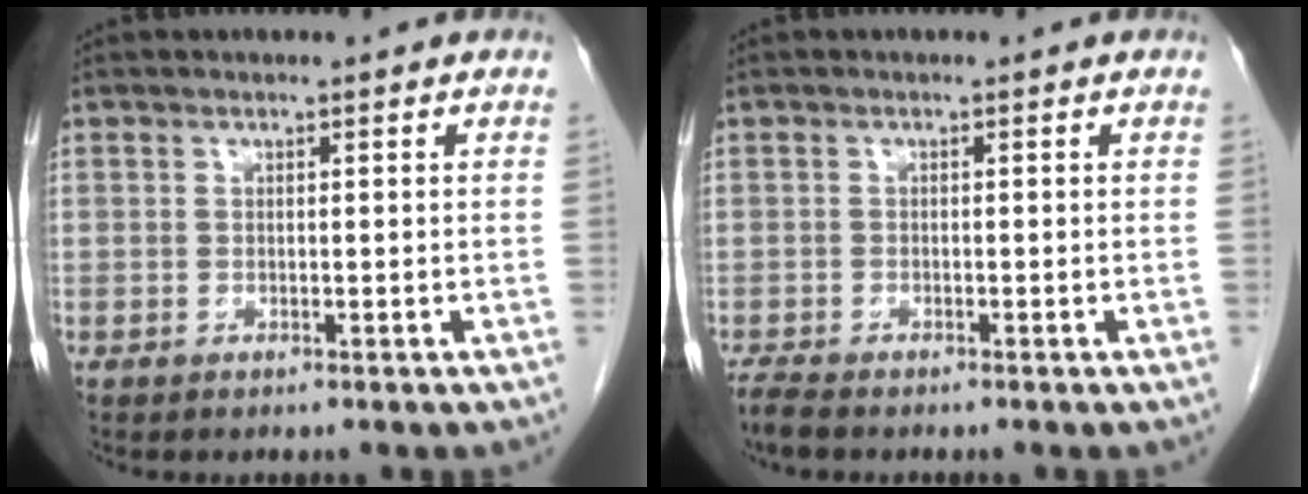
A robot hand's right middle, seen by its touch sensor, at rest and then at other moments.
{"total": 2.3, "force": [-2.1, 0.2, 1.0], "torque": [-0.031, -0.012, -0.039]}